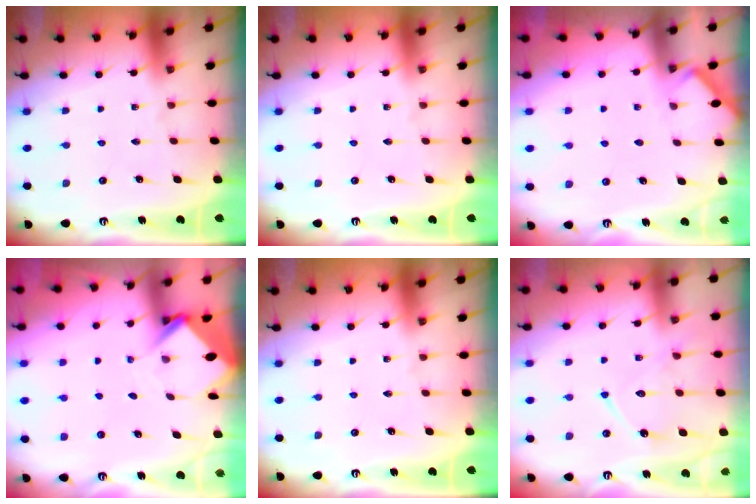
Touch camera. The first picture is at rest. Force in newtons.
{"total": 0.0}
{"total": 2.3, "press": 2.3, "slide": 0.3}
{"total": 3.5, "press": 3.5, "slide": 0.3}
{"total": 0.0}
{"total": 13.3, "press": 13.2, "slide": 1.3}